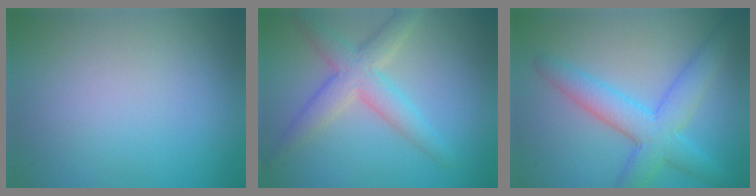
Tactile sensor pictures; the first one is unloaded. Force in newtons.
{"total": 4.6, "press": 4.6, "slide": 0.1}
{"total": 5.7, "press": 5.7, "slide": 0.2}